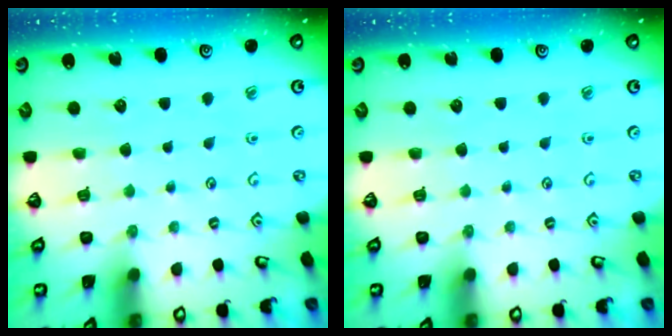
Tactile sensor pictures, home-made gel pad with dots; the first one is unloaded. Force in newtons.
{"total": 0.0}